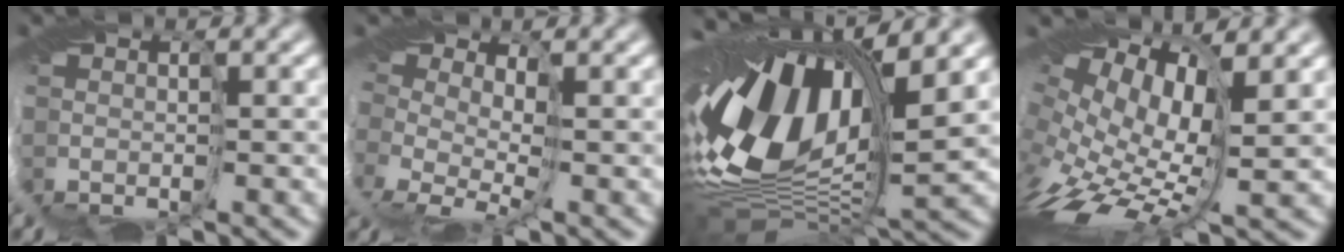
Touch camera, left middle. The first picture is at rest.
{"total": 2.6, "force": [0.2, 1.3, 2.2], "torque": [-0.047, -0.001, 0.008]}
{"total": 16.5, "force": [3.8, 7.8, 14.1], "torque": [-0.280, 0.011, 0.065]}
{"total": 10.2, "force": [1.4, 5.8, 8.3], "torque": [-0.176, -0.027, 0.056]}